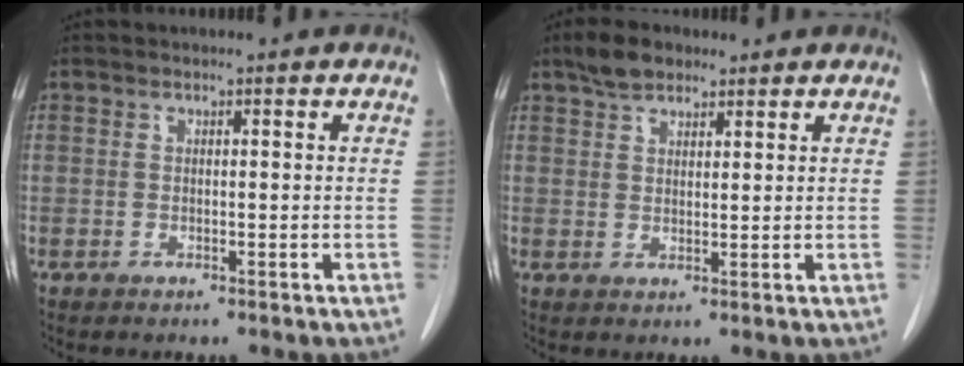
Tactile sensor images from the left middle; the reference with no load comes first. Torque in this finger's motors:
{"motor_torque": [0.21, -0.19, 0.02, 0.01]}